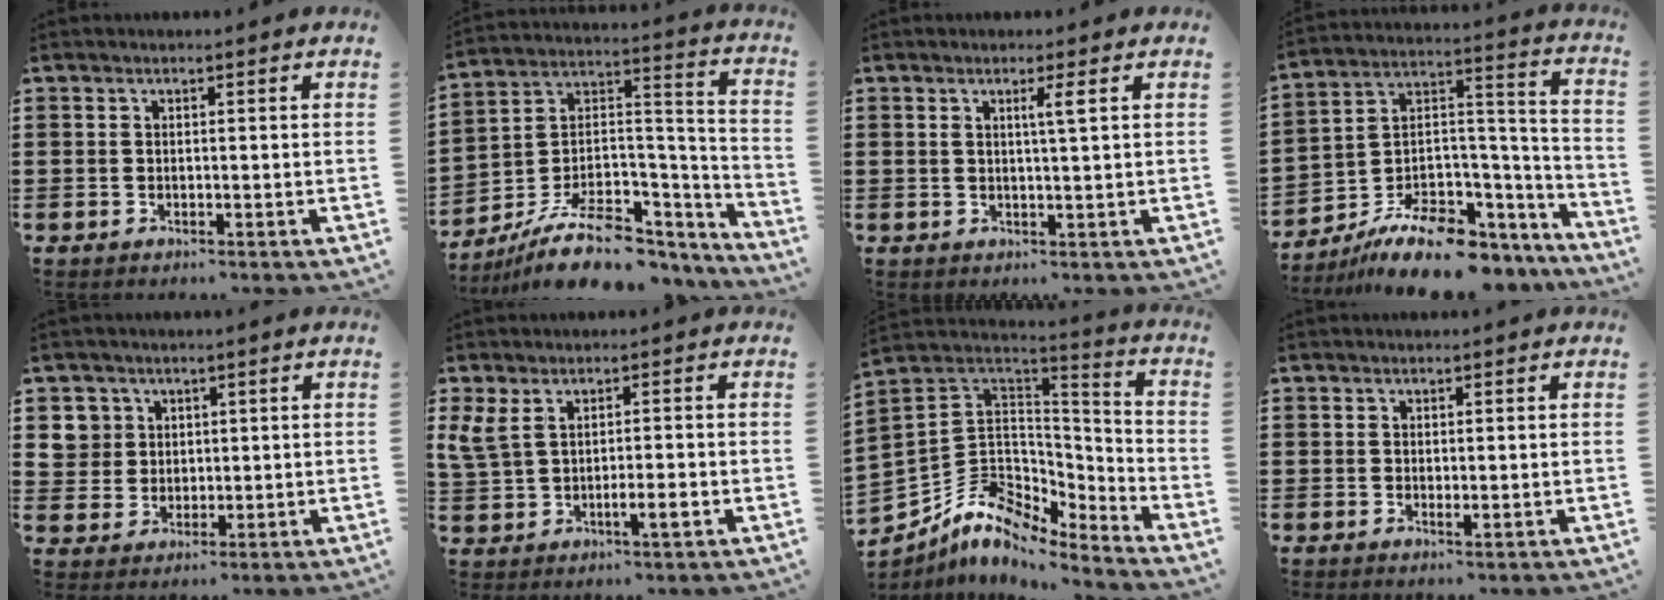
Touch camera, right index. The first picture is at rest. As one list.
[{"total": 11.8, "force": [-7.7, 5.7, 6.9], "torque": [-0.132, 0.023, -0.131]}, {"total": 2.2, "force": [0.8, -0.3, 2.0], "torque": [-0.039, -0.003, 0.009]}, {"total": 11.3, "force": [-8.3, 5.3, 5.5], "torque": [-0.102, 0.021, -0.145]}, {"total": 4.8, "force": [1.9, 4.4, 0.4], "torque": [-0.032, 0.016, 0.036]}, {"total": 4.0, "force": [-0.4, 1.3, 3.7], "torque": [-0.083, -0.004, -0.012]}, {"total": 8.4, "force": [-5.9, 5.3, 2.9], "torque": [-0.089, -0.004, -0.111]}, {"total": 0.8, "force": [0.2, 0.2, 0.8], "torque": [-0.015, 0.002, 0.003]}]